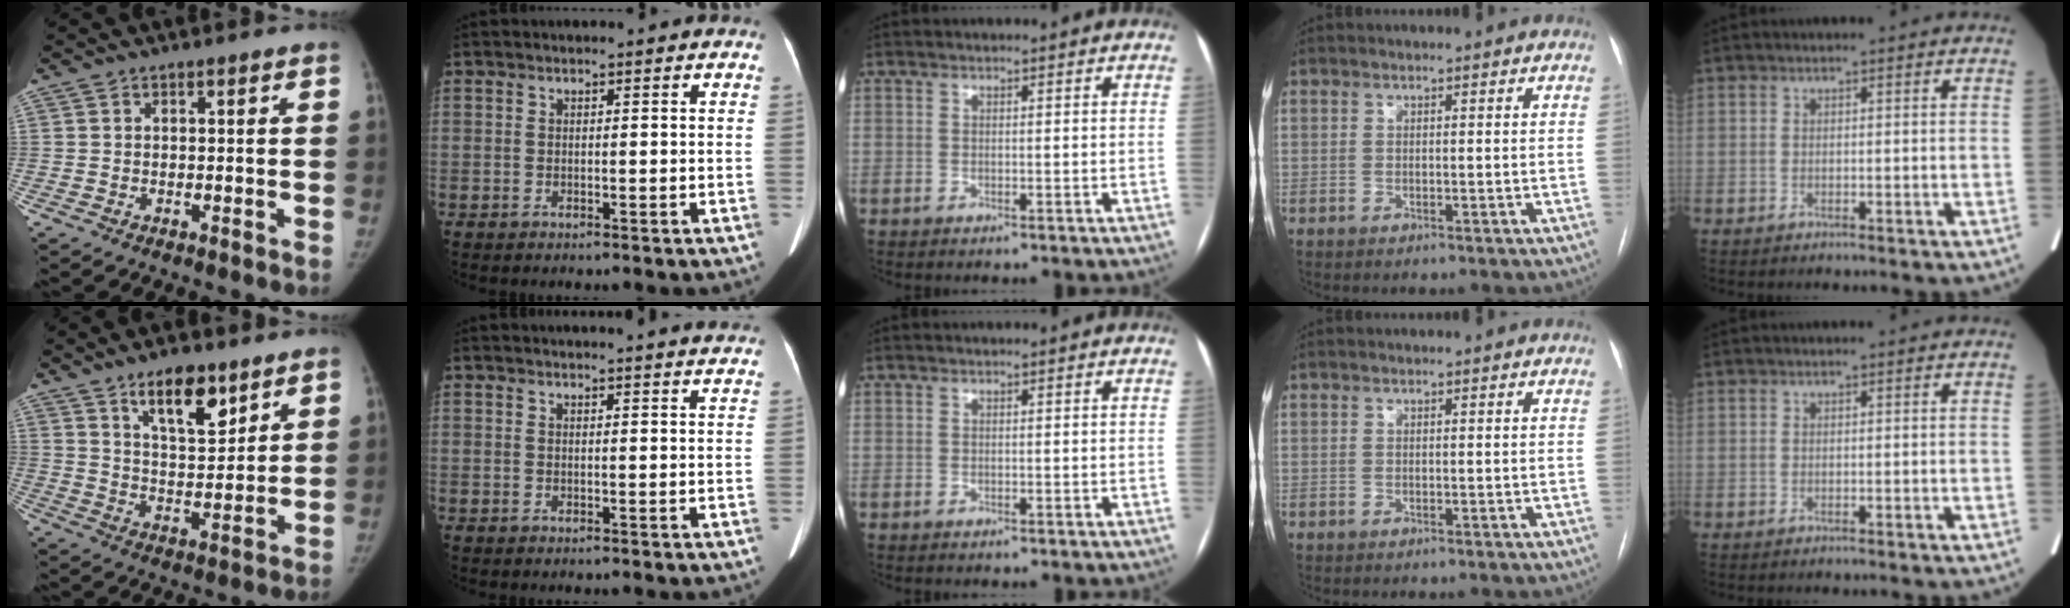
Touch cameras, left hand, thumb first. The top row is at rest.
{"thumb": {"total": 11.1, "force": [7.0, 4.6, 7.3], "torque": [-0.096, -0.048, 0.123]}, "index": {"total": 10.9, "force": [10.5, 0.3, 3.1], "torque": [-0.032, 0.002, 0.105]}}